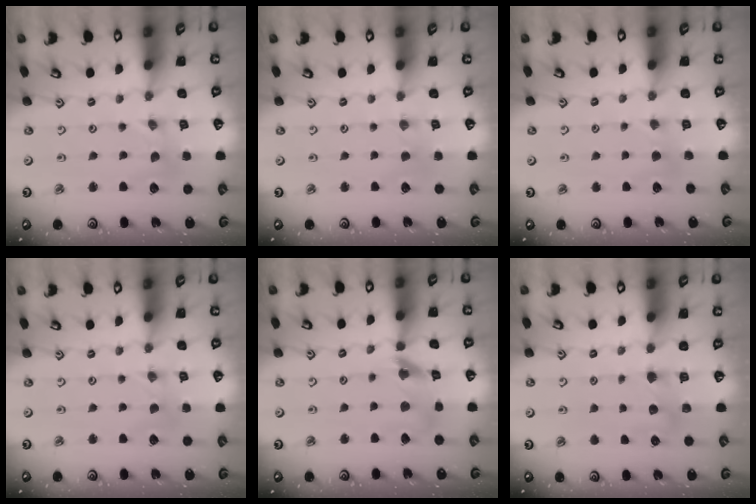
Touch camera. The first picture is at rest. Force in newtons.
{"total": 0.6, "press": 0.6, "slide": 0.1}
{"total": 2.7, "press": 2.7, "slide": 0.4}
{"total": 0.0}
{"total": 11.0, "press": 10.9, "slide": 1.2}
{"total": 3.9, "press": 3.8, "slide": 0.4}